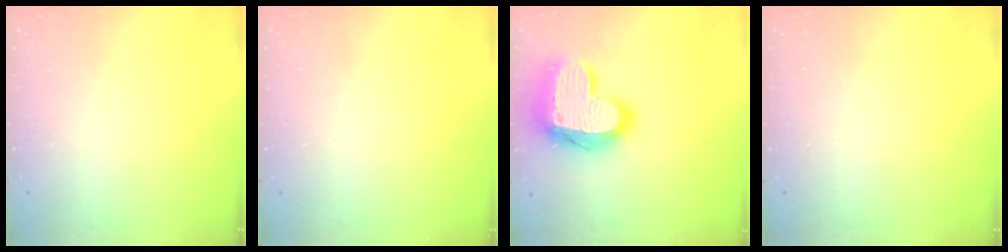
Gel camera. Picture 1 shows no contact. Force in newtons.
{"total": 0.0}
{"total": 20.4, "press": 20.3, "slide": 1.6}
{"total": 0.0}